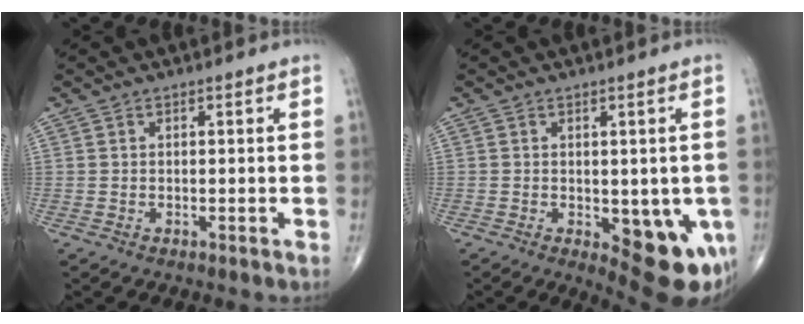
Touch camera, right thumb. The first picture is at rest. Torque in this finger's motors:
{"motor_torque": [0.06, 0.75, 0.01, -0.25, 0.23]}